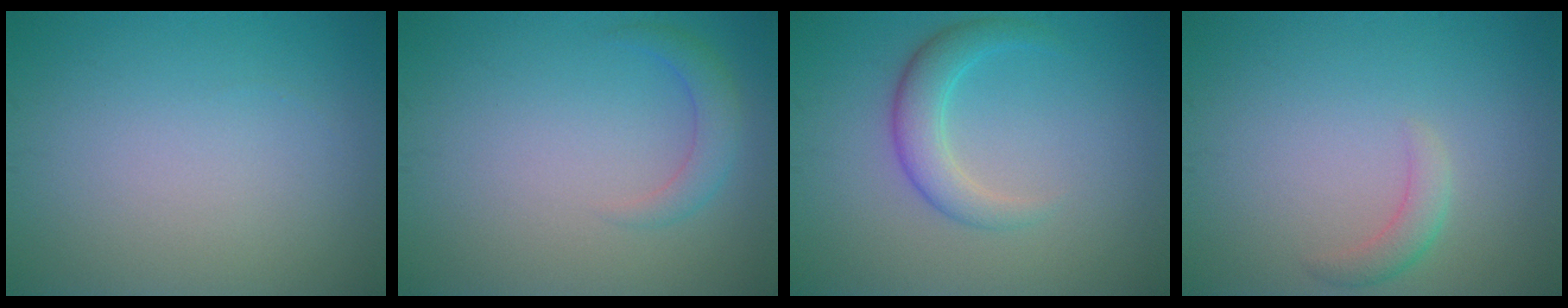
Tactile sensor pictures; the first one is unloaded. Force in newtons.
{"total": 2.0, "press": 2.0, "slide": 0.2}
{"total": 3.2, "press": 3.2, "slide": 0.1}
{"total": 1.7, "press": 1.7, "slide": 0.1}